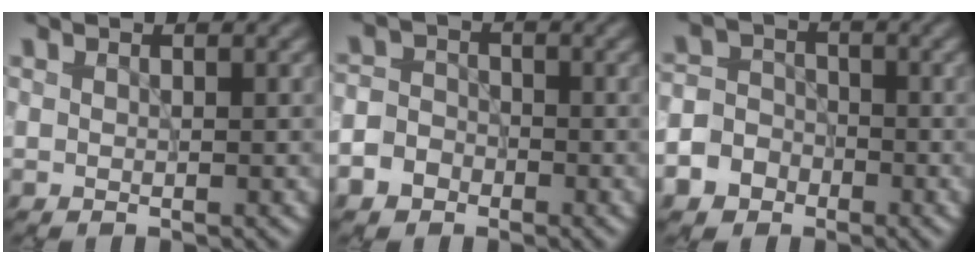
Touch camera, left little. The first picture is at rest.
{"total": 3.7, "force": [-2.0, 2.9, 1.3], "torque": [-0.009, -0.004, -0.044]}
{"total": 6.4, "force": [-3.5, 5.1, 1.6], "torque": [-0.021, -0.009, -0.077]}